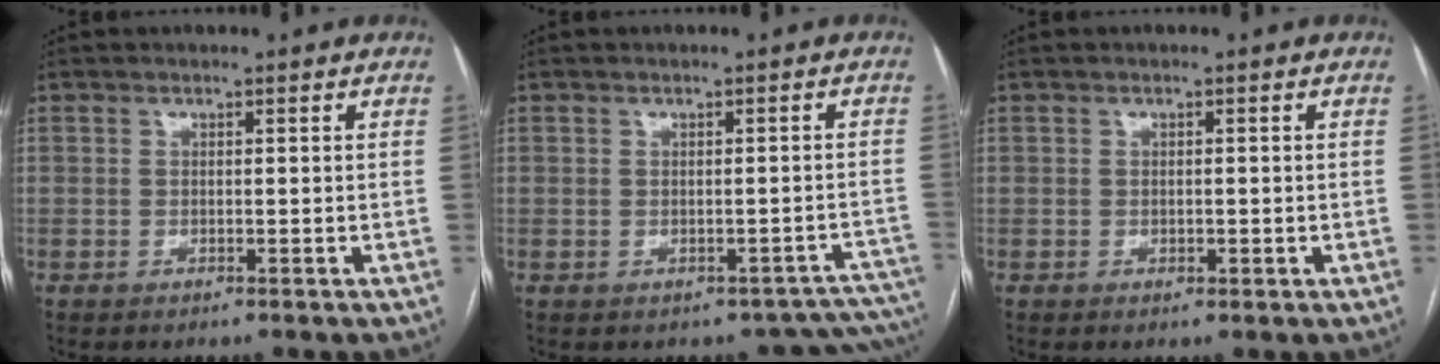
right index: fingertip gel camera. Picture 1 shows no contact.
{"total": 7.2, "force": [-5.6, 4.4, 1.1], "torque": [0.017, 0.042, -0.049]}
{"total": 1.1, "force": [-0.2, 0.8, 0.7], "torque": [-0.008, 0.000, 0.003]}